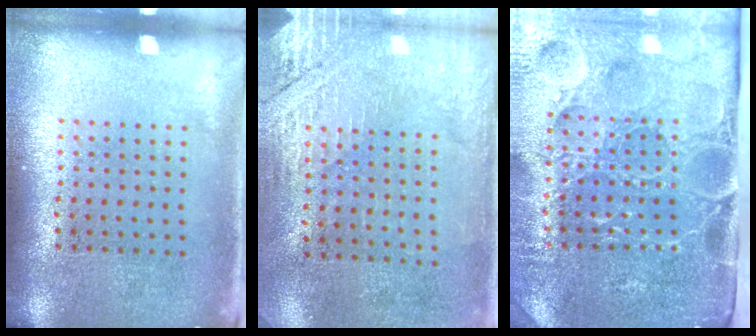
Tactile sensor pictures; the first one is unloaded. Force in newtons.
{"total": 2.7, "press": 2.4, "slide": 1.2}
{"total": 5.0, "press": 4.2, "slide": 2.6}